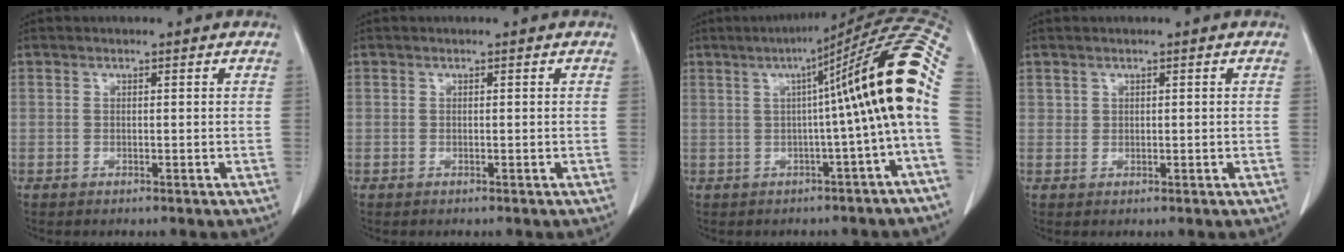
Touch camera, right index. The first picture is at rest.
{"total": 0.0}
{"total": 15.6, "force": [1.0, -1.7, 15.5], "torque": [-0.188, 0.038, 0.003]}
{"total": 0.7, "force": [0.5, 0.5, 0.3], "torque": [-0.002, 0.001, 0.011]}